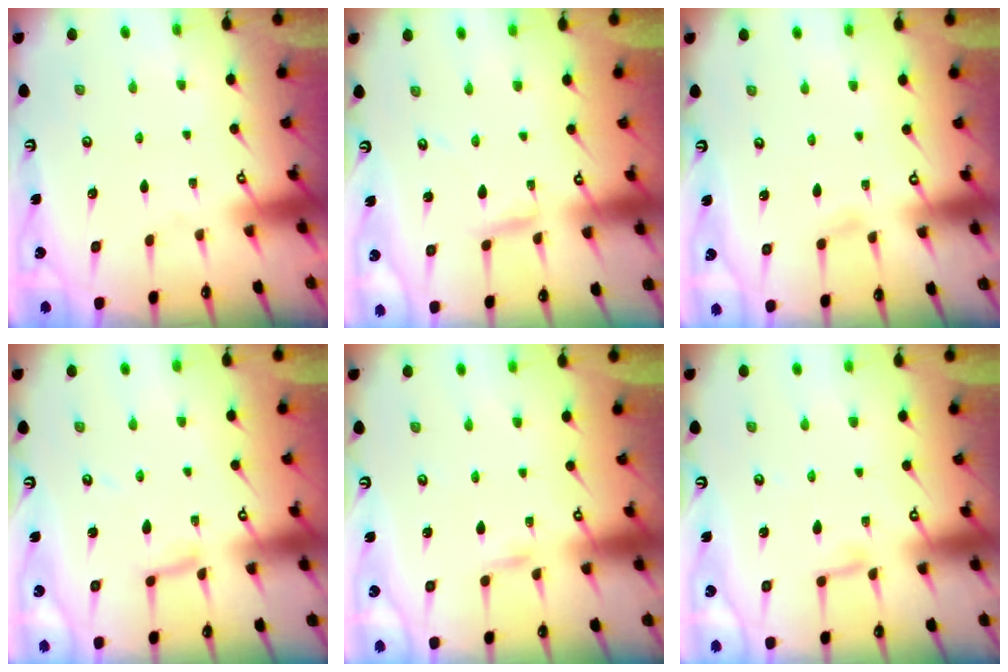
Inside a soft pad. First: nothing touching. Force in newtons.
{"total": 3.4, "press": 3.4, "slide": 0.3}
{"total": 4.9, "press": 4.9, "slide": 0.6}
{"total": 5.2, "press": 5.2, "slide": 0.5}
{"total": 1.4, "press": 1.4, "slide": 0.0}
{"total": 4.0, "press": 4.0, "slide": 0.3}